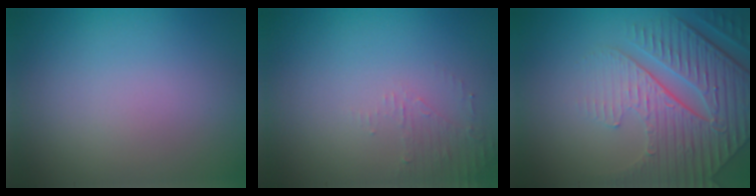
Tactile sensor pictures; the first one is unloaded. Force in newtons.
{"total": 1.6, "press": 1.5, "slide": 0.4}
{"total": 6.6, "press": 5.5, "slide": 3.7}